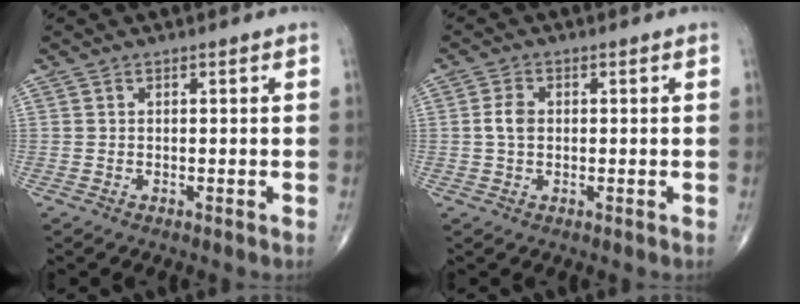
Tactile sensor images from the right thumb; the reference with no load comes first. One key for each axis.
{"total": 3.1, "fx": 0.1, "fy": 2.1, "fz": 2.3, "tx": -0.045, "ty": 0.006, "tz": -0.003}